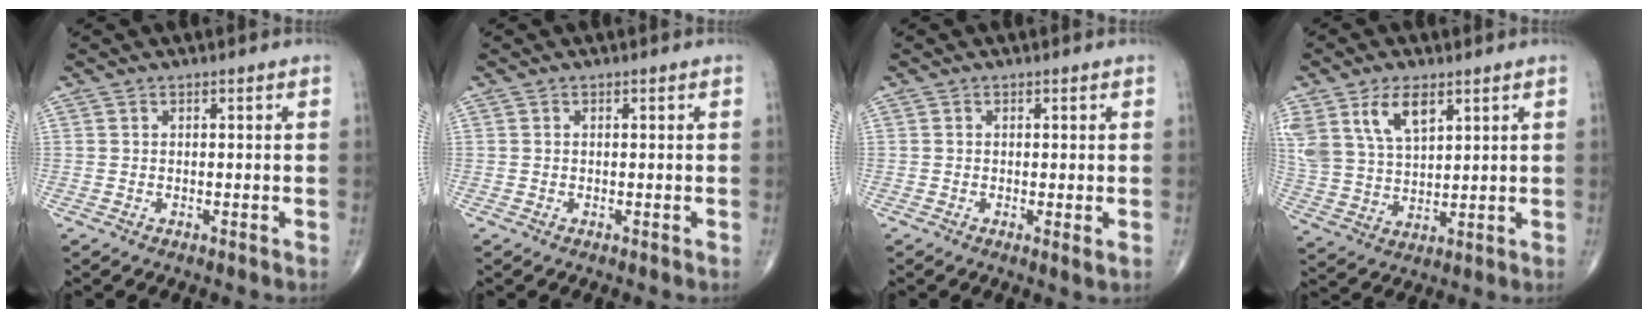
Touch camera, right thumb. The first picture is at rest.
{"total": 0.0}
{"total": 1.4, "force": [-0.2, 0.1, 1.4], "torque": [-0.031, -0.008, -0.007]}
{"total": 11.7, "force": [6.1, 6.3, 7.7], "torque": [-0.146, -0.018, 0.130]}